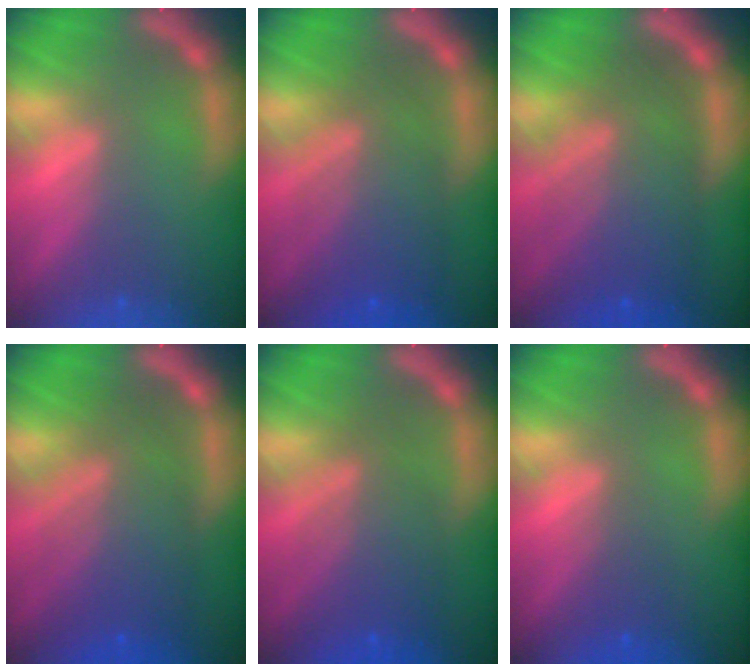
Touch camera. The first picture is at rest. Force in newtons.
{"total": 8.1}
{"total": 9.5}
{"total": 8.5}
{"total": 6.6}
{"total": 2.0}